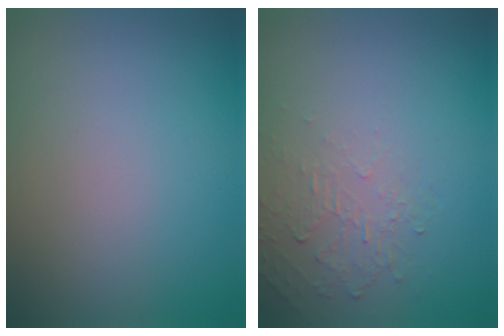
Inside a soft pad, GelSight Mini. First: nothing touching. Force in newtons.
{"total": 1.9, "press": 0.5, "slide": 1.9}